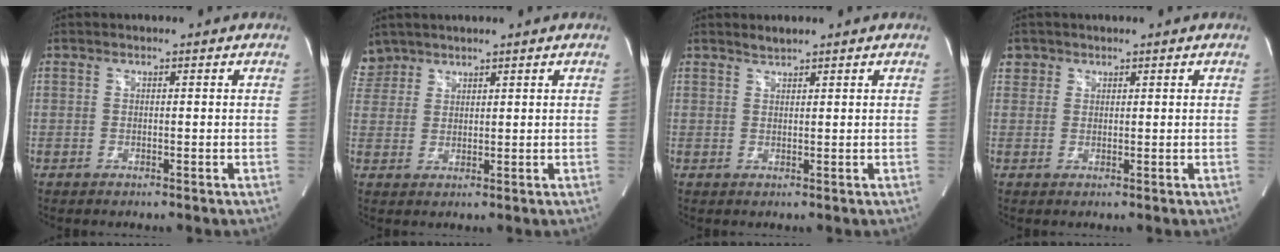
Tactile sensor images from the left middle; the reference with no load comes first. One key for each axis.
{"total": 3.9, "fx": 3.3, "fy": 2.0, "fz": -0.4, "tx": 0.010, "ty": 0.011, "tz": 0.070}
{"total": 1.1, "fx": 1.1, "fy": 0.0, "fz": 0.2, "tx": -0.007, "ty": 0.003, "tz": 0.024}
{"total": 1.8, "fx": 1.0, "fy": 1.4, "fz": -0.1, "tx": 0.017, "ty": 0.004, "tz": 0.013}